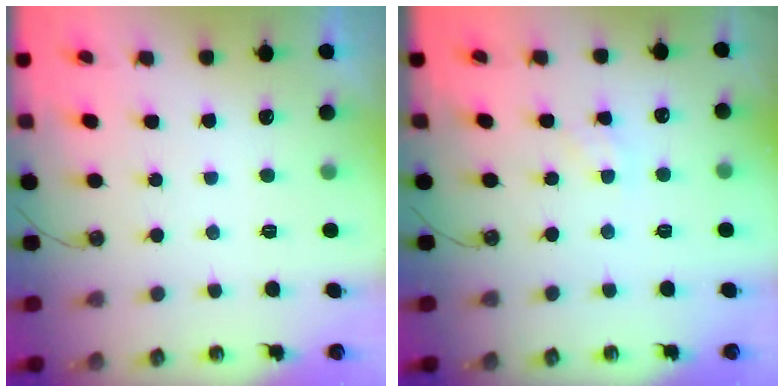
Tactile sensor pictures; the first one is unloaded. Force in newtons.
{"total": 1.4, "press": 1.4, "slide": 0.2}